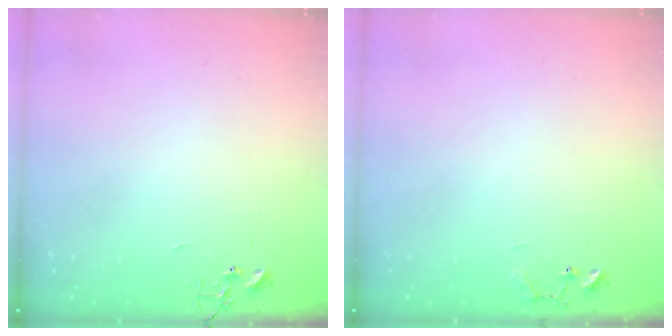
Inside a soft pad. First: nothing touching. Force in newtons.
{"total": 7.4, "press": 7.4, "slide": 0.6}